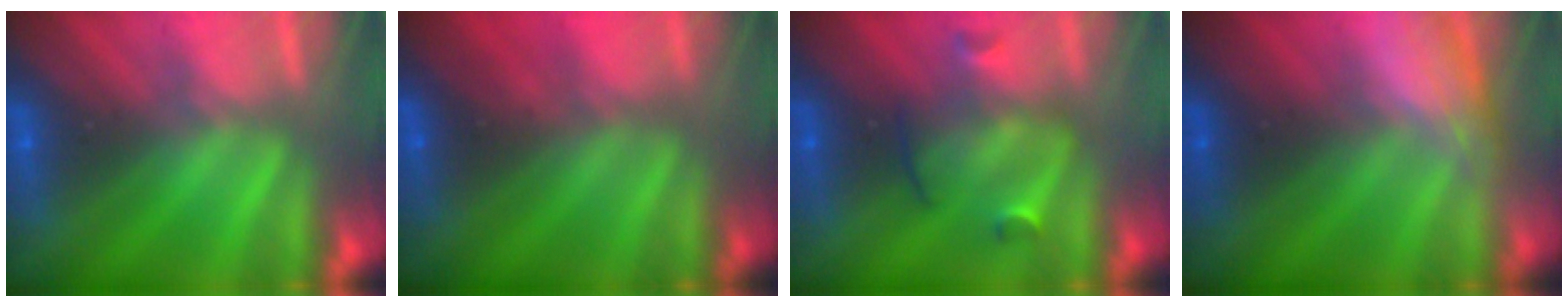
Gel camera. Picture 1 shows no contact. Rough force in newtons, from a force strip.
{"total": 2.2}
{"total": 3.0}
{"total": 2.8}